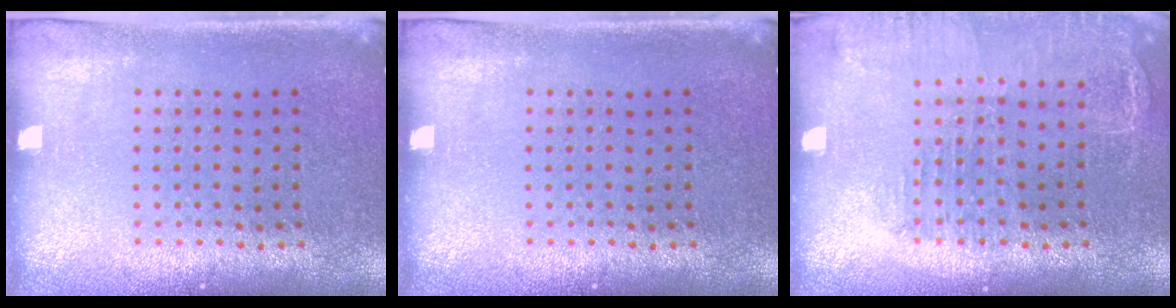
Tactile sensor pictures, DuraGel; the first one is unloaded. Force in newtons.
{"total": 0.0}
{"total": 1.6, "press": 1.6, "slide": 0.4}